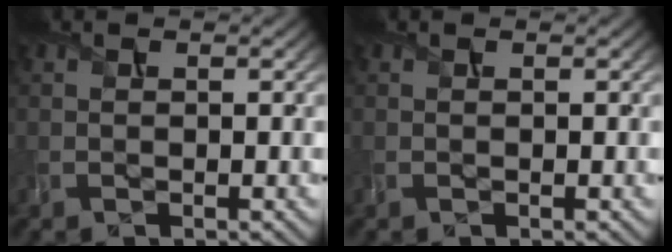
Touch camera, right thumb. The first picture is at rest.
{"total": 0.0}